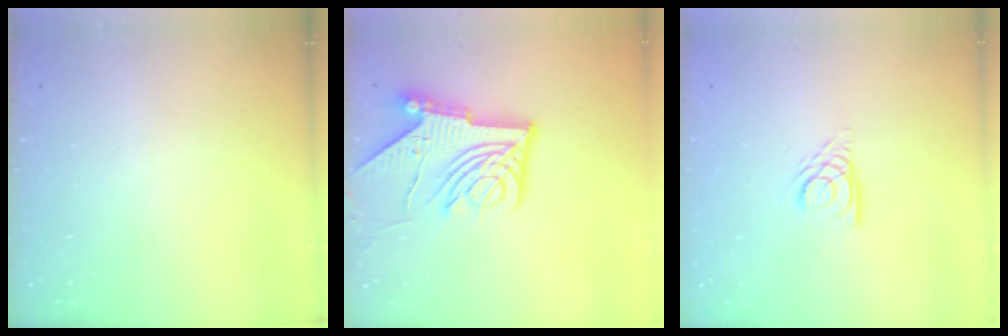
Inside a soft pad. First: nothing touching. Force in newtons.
{"total": 13.9, "press": 13.8, "slide": 1.6}
{"total": 4.5, "press": 4.4, "slide": 0.4}